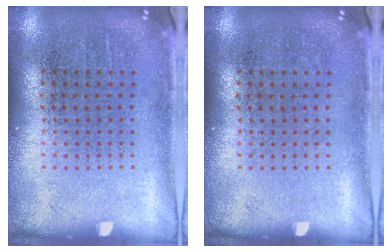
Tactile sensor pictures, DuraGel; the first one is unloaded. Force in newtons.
{"total": 0.0}